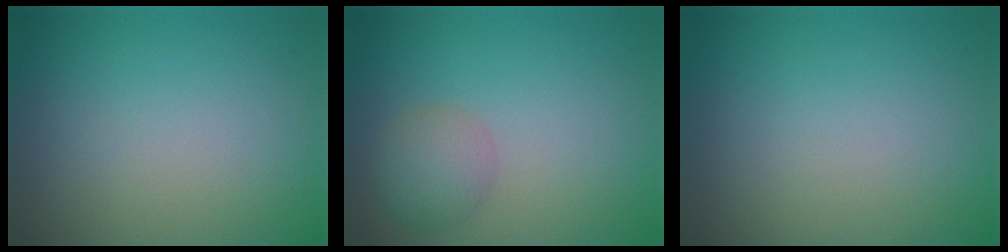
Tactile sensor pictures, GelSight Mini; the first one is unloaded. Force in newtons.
{"total": 2.8, "press": 2.8, "slide": 0.1}
{"total": 0.0}